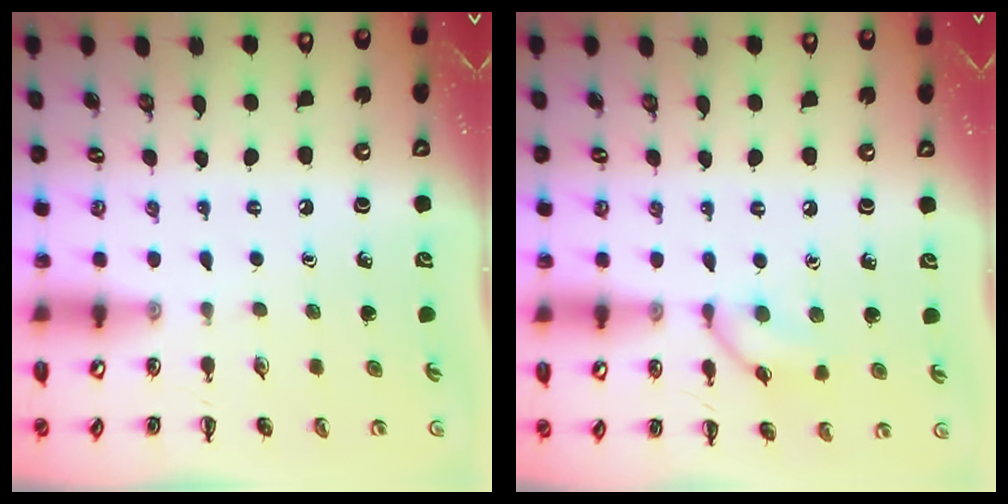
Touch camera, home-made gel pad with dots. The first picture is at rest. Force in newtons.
{"total": 8.8, "press": 8.7, "slide": 0.5}